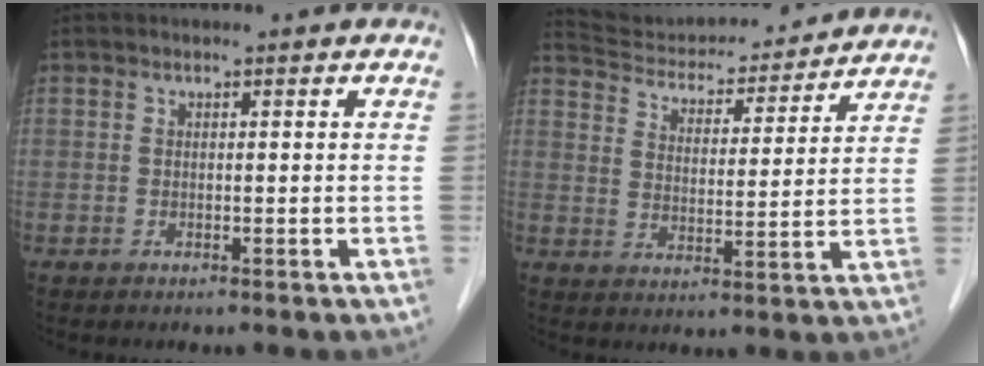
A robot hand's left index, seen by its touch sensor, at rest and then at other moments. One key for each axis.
{"total": 17.8, "fx": 17.1, "fy": 3.2, "fz": 3.9, "tx": -0.060, "ty": 0.010, "tz": 0.245}